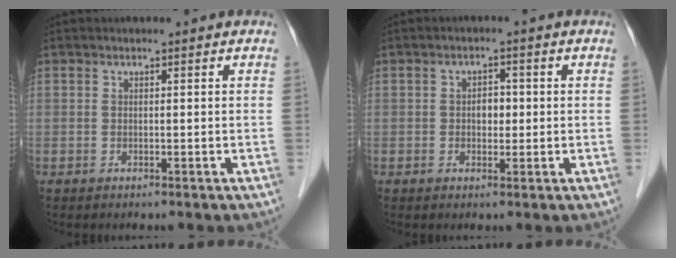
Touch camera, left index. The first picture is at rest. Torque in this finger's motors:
{"motor_torque": [0.12, 0.09, 0.02, 0.01]}